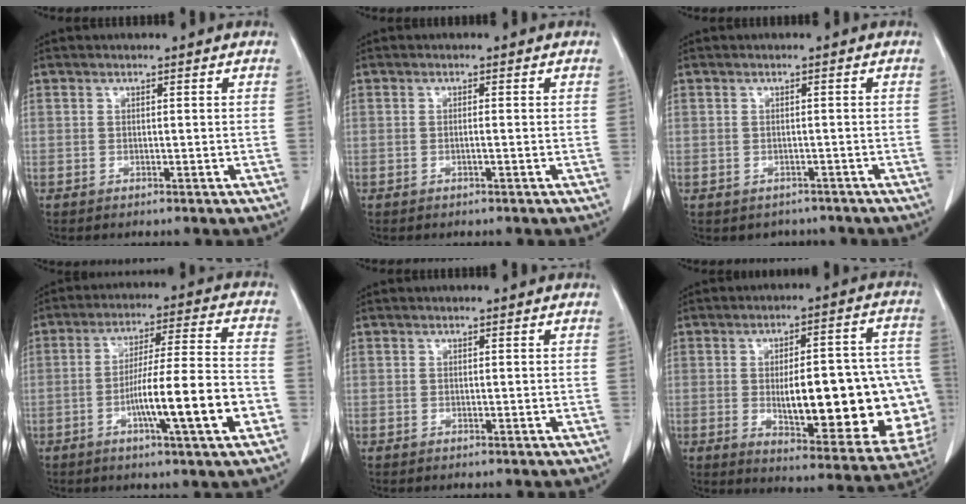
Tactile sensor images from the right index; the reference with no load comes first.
{"total": 0.7, "force": [-0.2, -0.1, 0.6], "torque": [-0.008, 0.000, -0.004]}
{"total": 2.9, "force": [-2.1, 2.1, 0.0], "torque": [0.000, 0.009, -0.030]}
{"total": 13.4, "force": [-4.5, 0.2, 12.7], "torque": [-0.207, 0.000, -0.073]}
{"total": 0.0}
{"total": 24.6, "force": [-3.1, 6.8, 23.5], "torque": [-0.234, 0.022, -0.014]}